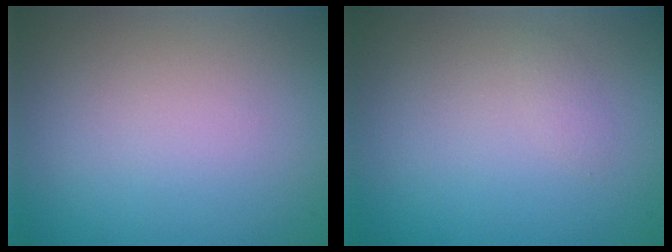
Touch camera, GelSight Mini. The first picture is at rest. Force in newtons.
{"total": 0.6, "press": 0.6, "slide": 0.0}